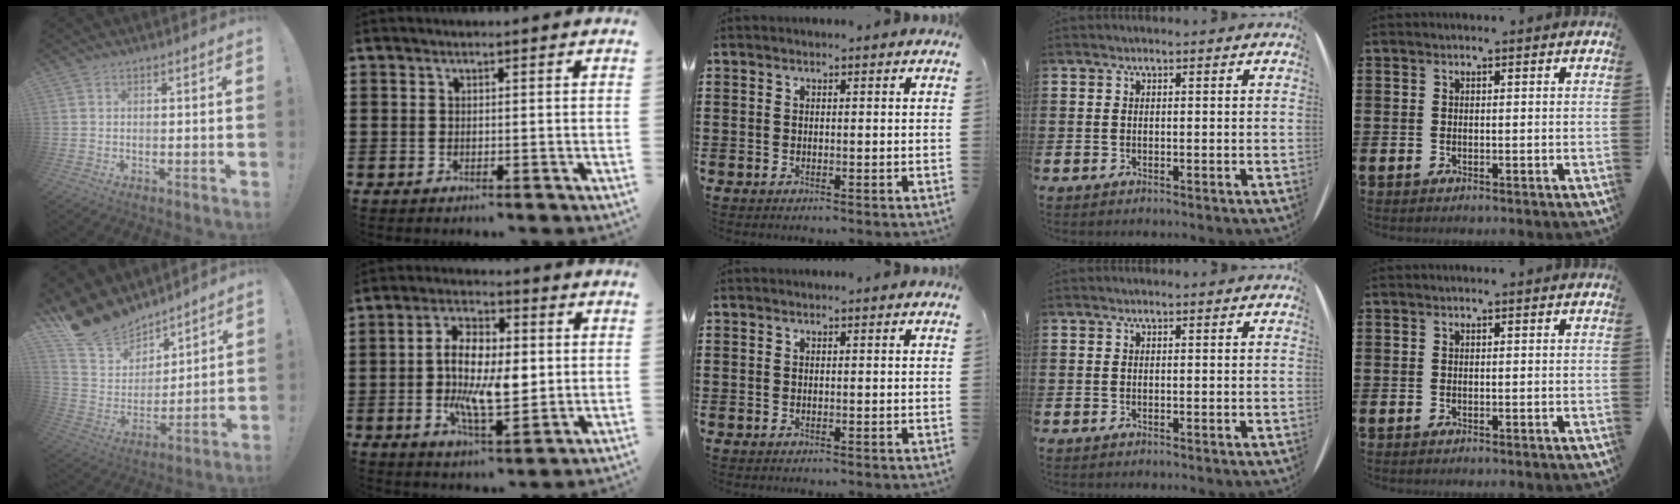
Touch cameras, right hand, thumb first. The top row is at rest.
{"thumb": {"total": 16.9, "force": [14.5, 8.0, 3.5], "torque": [-0.087, -0.108, 0.281]}, "index": {"total": 10.2, "force": [-0.4, 4.9, 8.9], "torque": [-0.171, 0.001, -0.014]}}